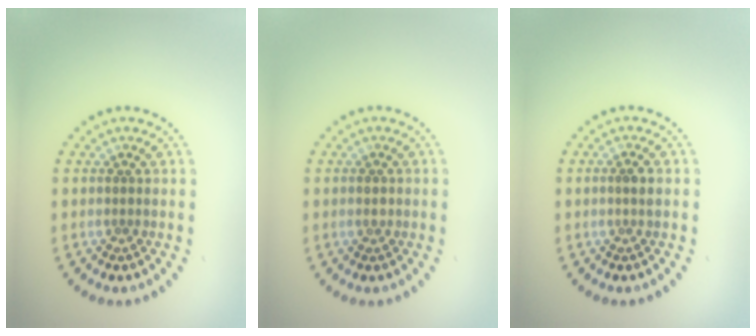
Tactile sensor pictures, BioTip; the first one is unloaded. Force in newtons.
{"total": 1.0, "press": 1.0, "slide": 0.0}
{"total": 1.3, "press": 1.1, "slide": 0.5}